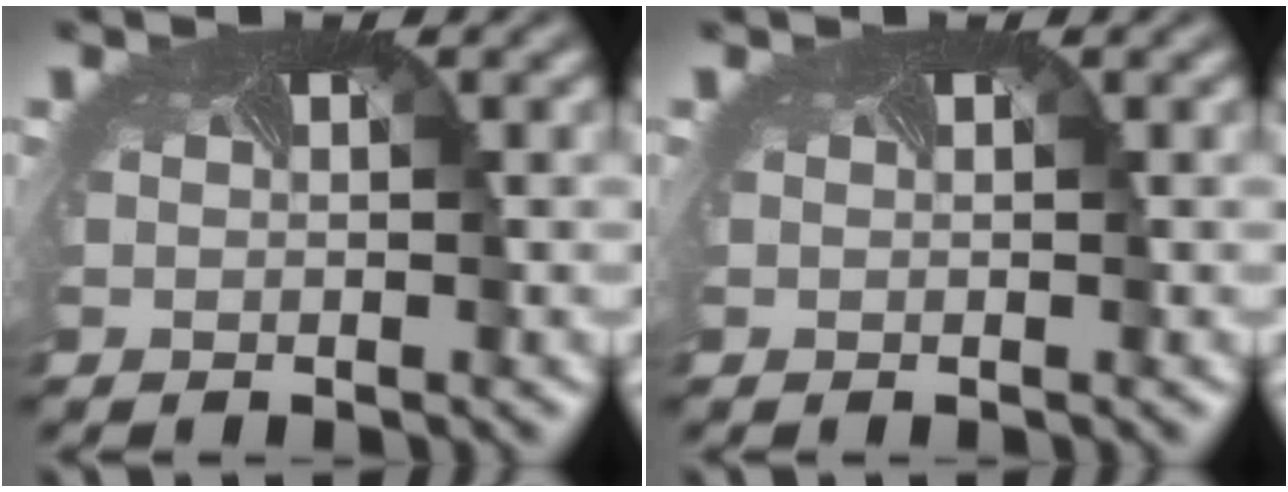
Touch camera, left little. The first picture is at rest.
{"total": 0.0}